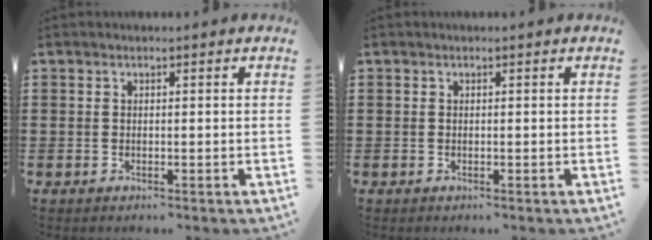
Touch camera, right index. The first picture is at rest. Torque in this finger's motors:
{"motor_torque": [0.01, 0.00, 0.00, 0.00]}